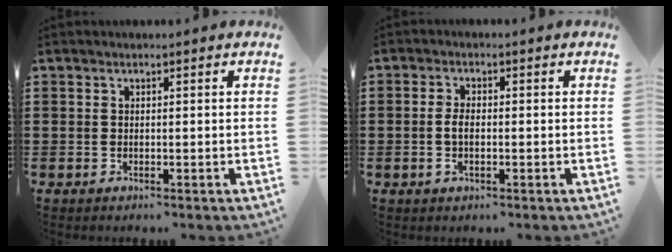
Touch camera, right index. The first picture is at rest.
{"total": 3.0, "force": [-0.5, 1.3, 2.7], "torque": [-0.059, -0.001, -0.011]}